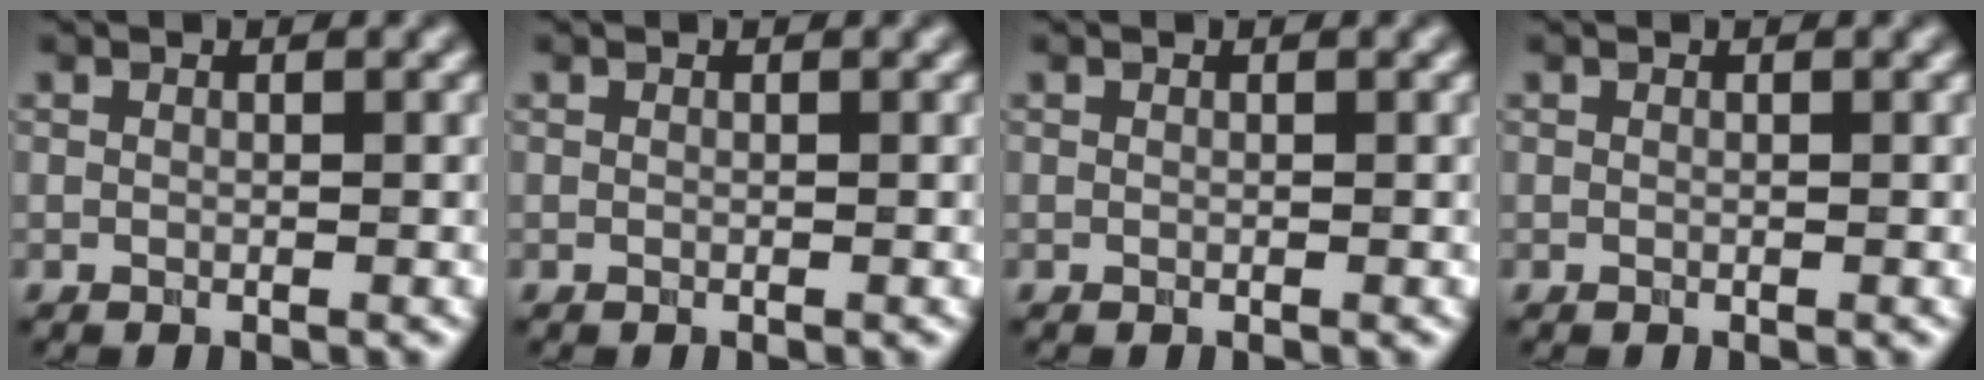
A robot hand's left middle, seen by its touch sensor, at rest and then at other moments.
{"total": 0.0}
{"total": 0.0}
{"total": 0.0}